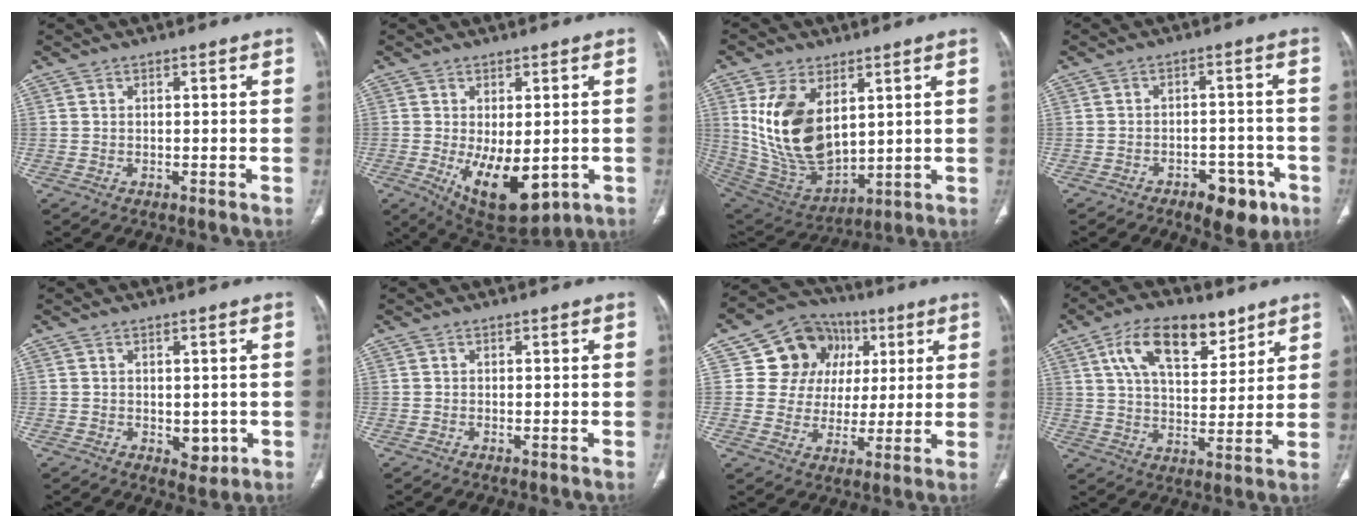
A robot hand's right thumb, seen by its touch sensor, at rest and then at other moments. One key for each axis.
{"total": 13.1, "fx": -3.3, "fy": 6.7, "fz": 10.8, "tx": -0.151, "ty": -0.016, "tz": -0.023}
{"total": 18.2, "fx": 4.9, "fy": 10.7, "fz": 13.9, "tx": -0.243, "ty": -0.027, "tz": 0.121}
{"total": 8.2, "fx": -4.7, "fy": 4.5, "fz": 5.1, "tx": -0.041, "ty": 0.030, "tz": -0.058}
{"total": 3.7, "fx": -0.5, "fy": 2.5, "fz": 2.7, "tx": -0.016, "ty": -0.006, "tz": 0.005}
{"total": 0.5, "fx": -0.2, "fy": 0.3, "fz": 0.4, "tx": -0.007, "ty": -0.002, "tz": -0.001}
{"total": 14.4, "fx": 4.7, "fy": 12.7, "fz": 4.9, "tx": -0.035, "ty": 0.013, "tz": 0.080}
{"total": 15.0, "fx": 8.2, "fy": 7.6, "fz": 10.0, "tx": -0.135, "ty": -0.029, "tz": 0.143}